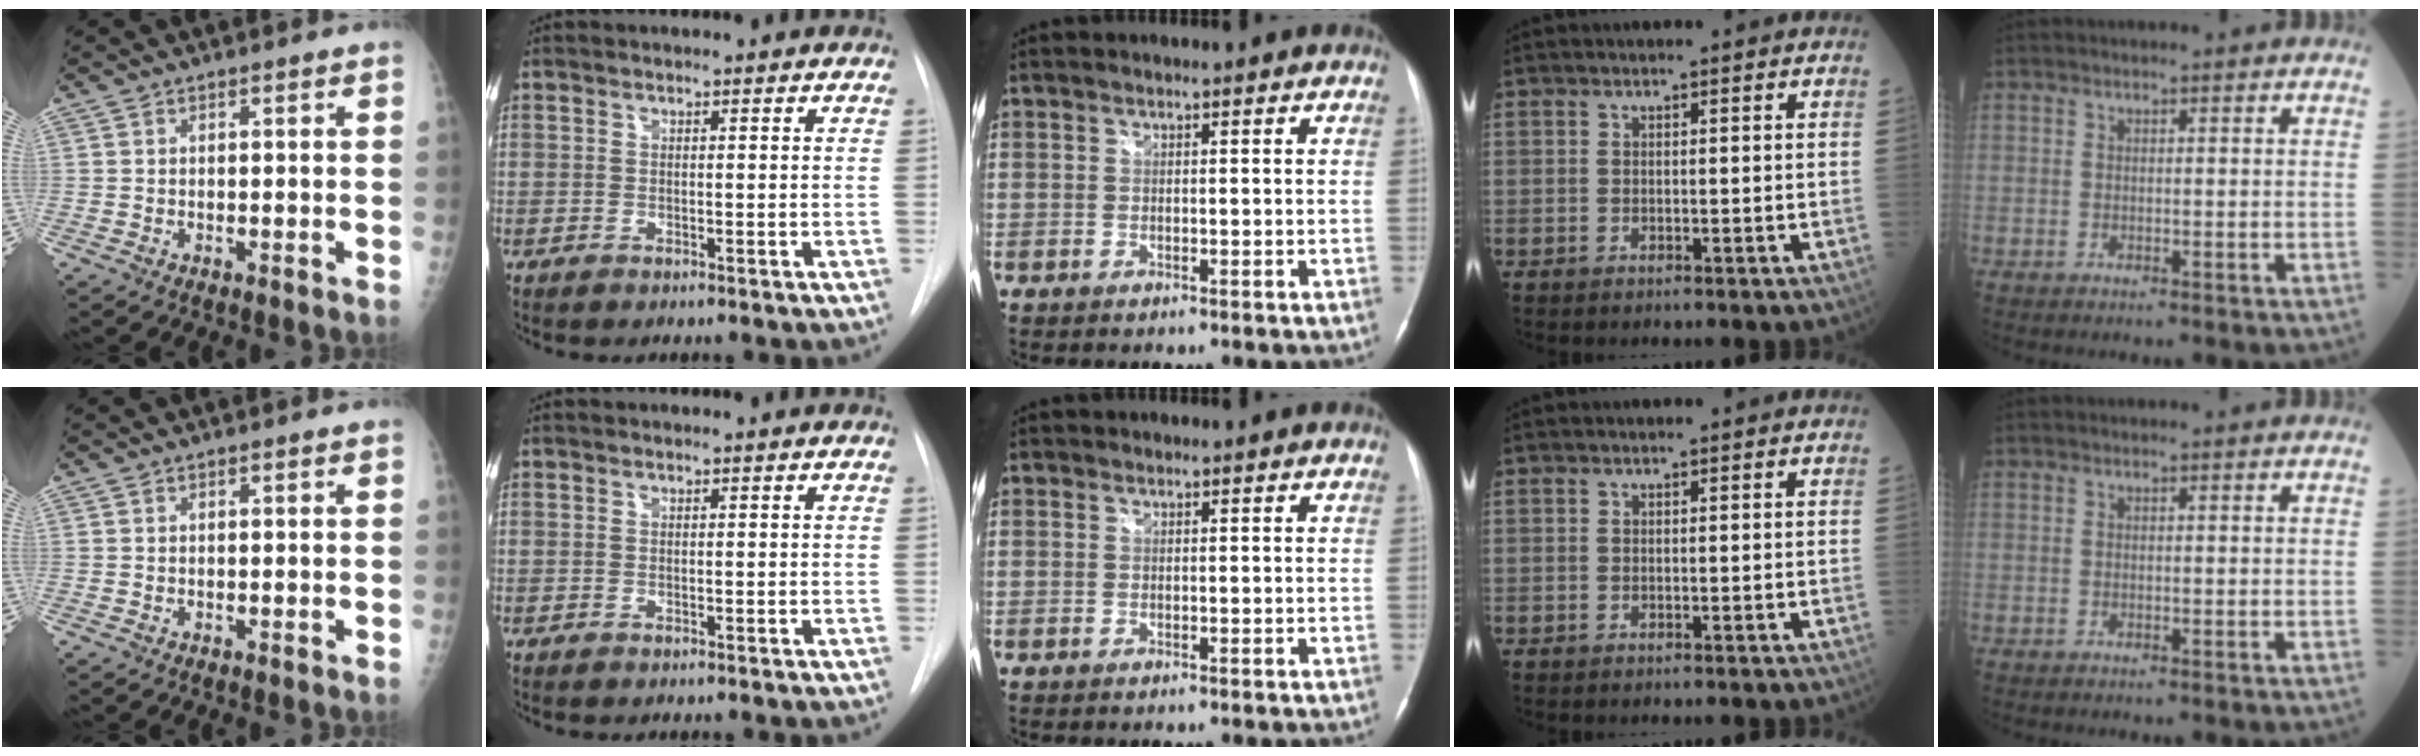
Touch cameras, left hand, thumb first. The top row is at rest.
{}